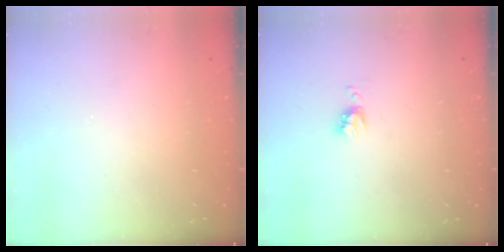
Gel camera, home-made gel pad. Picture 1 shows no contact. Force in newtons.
{"total": 4.1, "press": 4.0, "slide": 0.5}